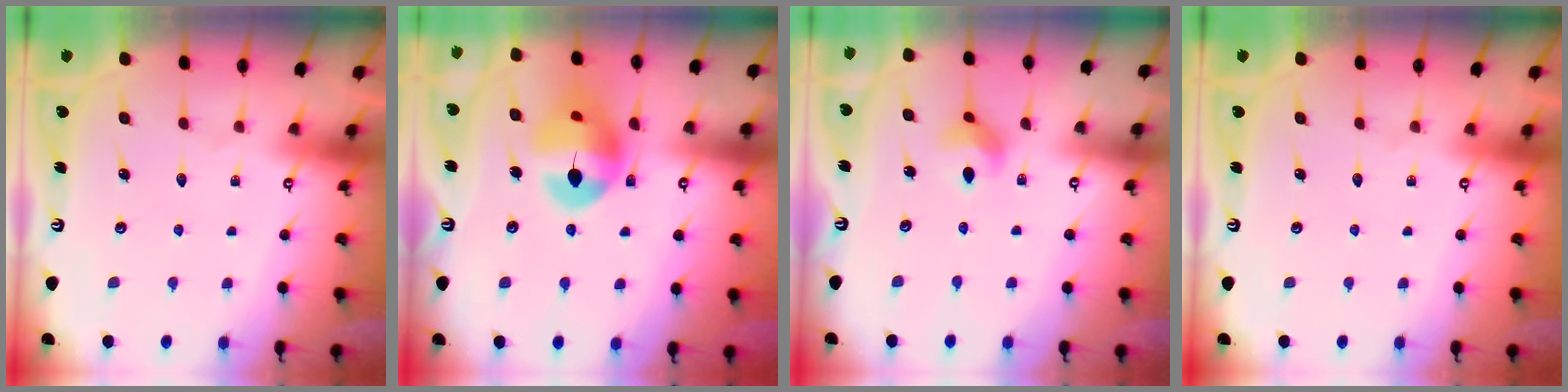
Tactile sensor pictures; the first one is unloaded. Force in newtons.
{"total": 14.0, "press": 13.9, "slide": 1.8}
{"total": 4.4, "press": 4.3, "slide": 0.6}
{"total": 0.0}